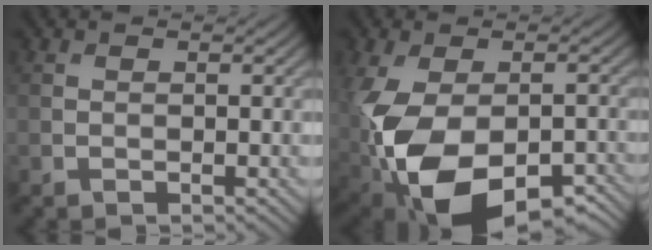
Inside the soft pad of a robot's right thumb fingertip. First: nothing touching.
{"total": 14.7, "force": [-5.0, 8.8, 10.7], "torque": [-0.213, -0.059, -0.064]}